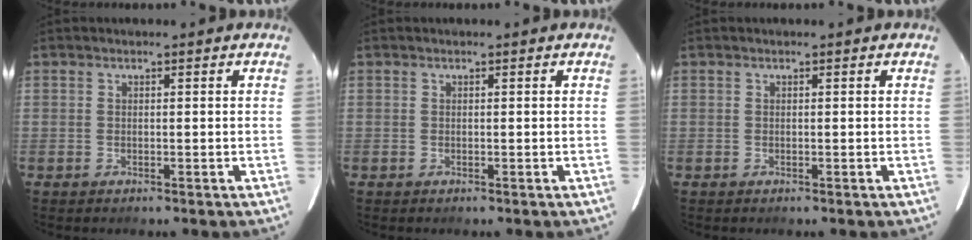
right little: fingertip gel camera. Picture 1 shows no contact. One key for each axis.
{"total": 0.0}
{"total": 0.0}